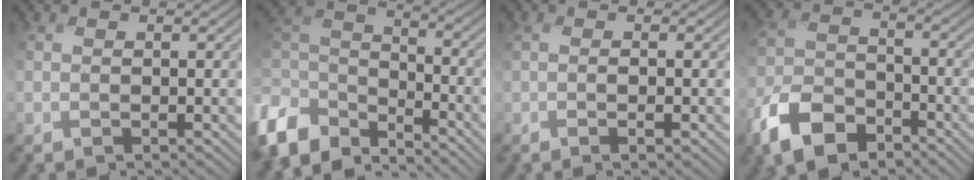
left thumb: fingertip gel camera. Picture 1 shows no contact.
{"total": 11.8, "force": [-8.2, 6.5, 5.5], "torque": [-0.168, -0.012, -0.172]}
{"total": 2.6, "force": [-0.4, 0.5, 2.5], "torque": [-0.051, -0.003, -0.010]}
{"total": 8.2, "force": [-5.5, 4.3, 4.3], "torque": [-0.094, -0.006, -0.124]}